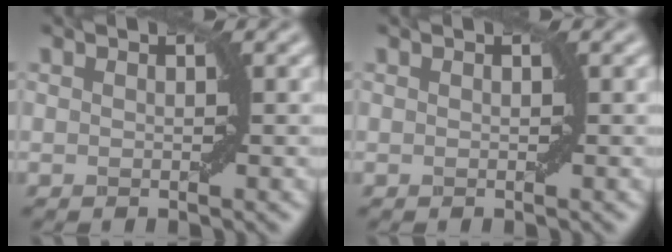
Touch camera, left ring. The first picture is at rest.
{"total": 0.0}